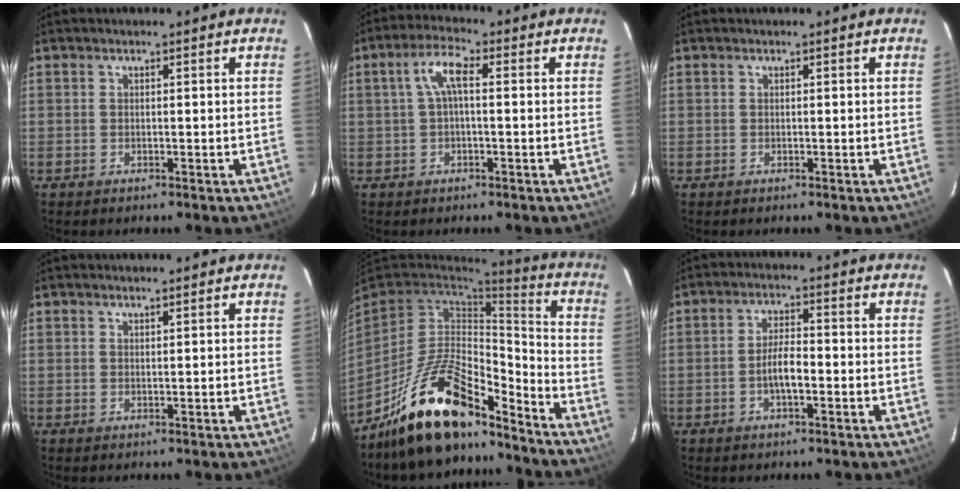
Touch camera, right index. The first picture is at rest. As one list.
[{"total": 5.1, "force": [0.5, 1.6, 4.8], "torque": [-0.095, 0.016, 0.010]}, {"total": 0.0}, {"total": 0.6, "force": [0.5, -0.1, 0.2], "torque": [-0.006, -0.003, 0.009]}, {"total": 20.6, "force": [-15.3, 7.0, 12.0], "torque": [-0.239, -0.006, -0.262]}, {"total": 4.5, "force": [-1.5, 1.4, 4.0], "torque": [-0.077, 0.005, -0.026]}]